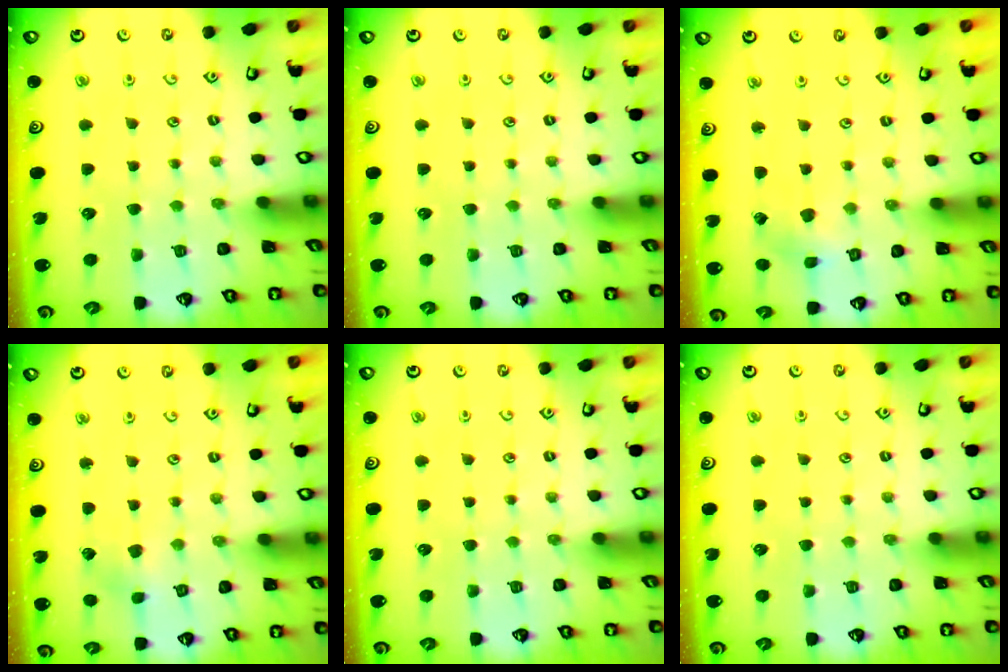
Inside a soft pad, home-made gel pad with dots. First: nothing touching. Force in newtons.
{"total": 0.0}
{"total": 2.7, "press": 2.7, "slide": 0.3}
{"total": 3.0, "press": 3.0, "slide": 0.4}
{"total": 0.0}
{"total": 0.0}